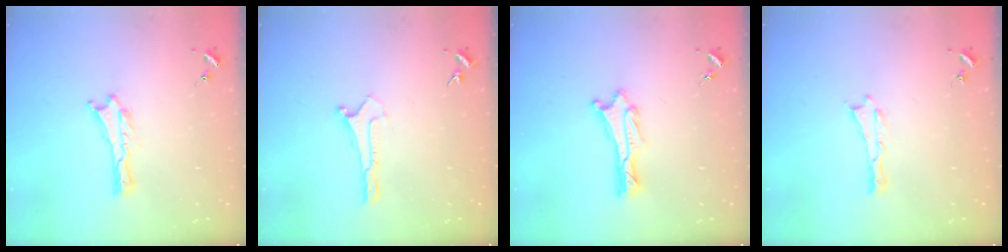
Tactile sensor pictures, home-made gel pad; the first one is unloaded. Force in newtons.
{"total": 0.0}
{"total": 0.9, "press": 0.8, "slide": 0.1}
{"total": 0.0}